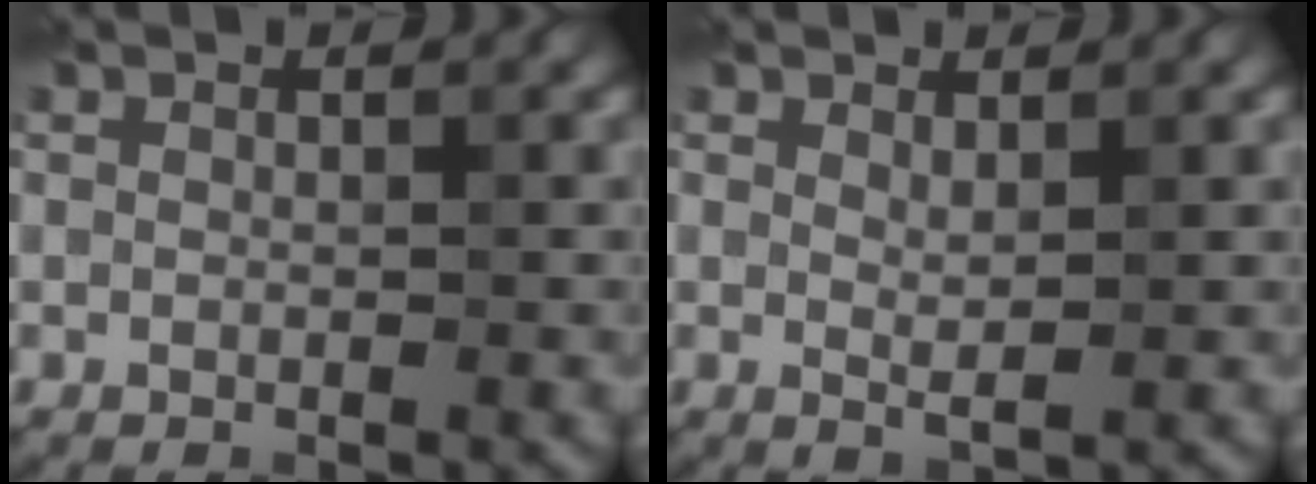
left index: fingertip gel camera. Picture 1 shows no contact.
{"total": 1.3, "force": [0.8, 0.2, 1.0], "torque": [-0.018, -0.006, 0.014]}